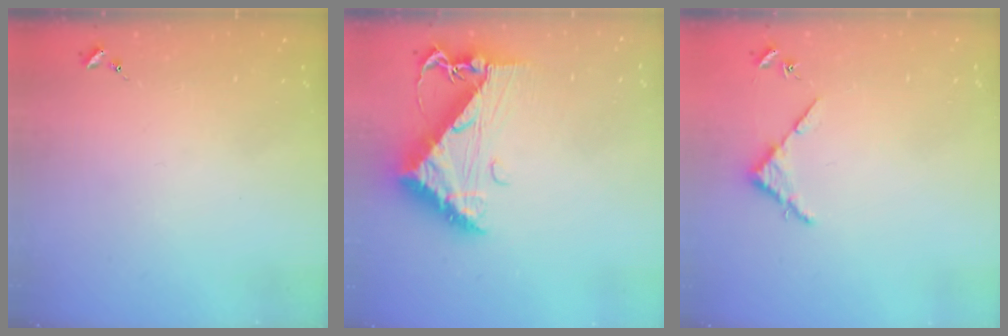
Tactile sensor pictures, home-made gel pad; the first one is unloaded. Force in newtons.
{"total": 11.4, "press": 11.3, "slide": 1.4}
{"total": 3.4, "press": 3.4, "slide": 0.4}